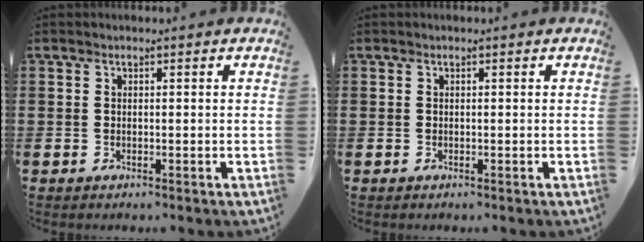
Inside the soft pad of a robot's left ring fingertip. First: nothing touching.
{"total": 0.0}